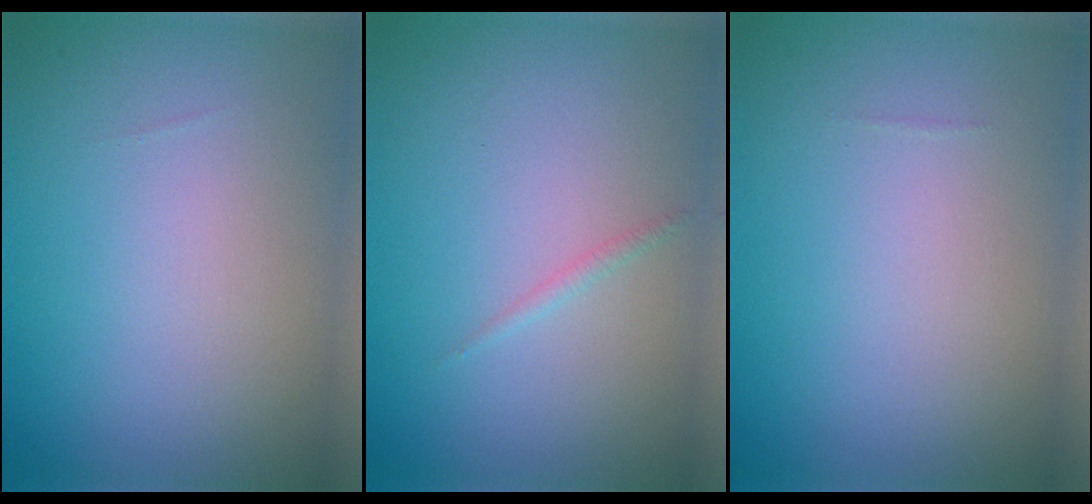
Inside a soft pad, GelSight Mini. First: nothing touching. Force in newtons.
{"total": 0.6, "press": 0.6, "slide": 0.0}
{"total": 0.0}